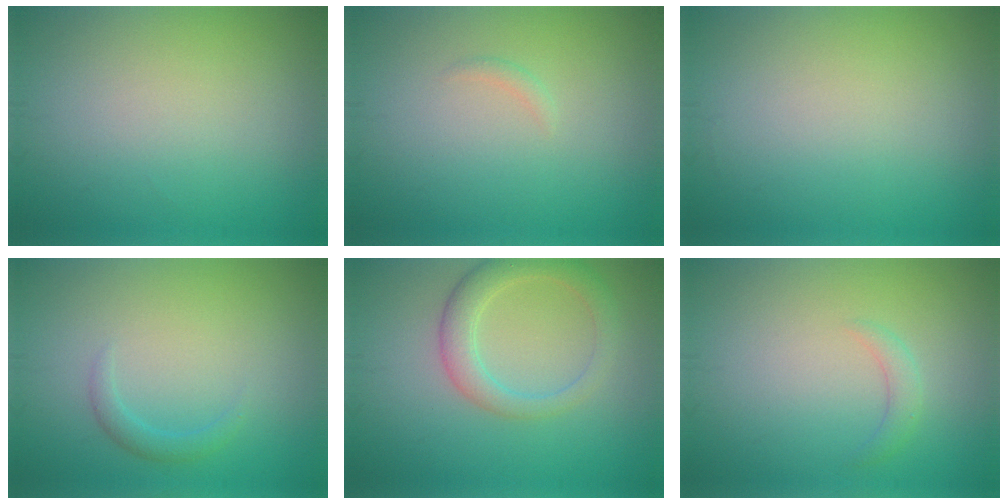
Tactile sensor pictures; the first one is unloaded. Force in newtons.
{"total": 0.6, "press": 0.6, "slide": 0.0}
{"total": 0.0}
{"total": 1.3, "press": 1.3, "slide": 0.2}
{"total": 3.6, "press": 3.5, "slide": 0.2}
{"total": 1.3, "press": 1.3, "slide": 0.0}